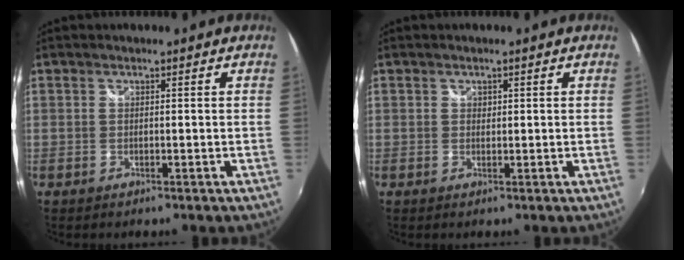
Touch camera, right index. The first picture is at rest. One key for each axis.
{"total": 0.7, "fx": 0.2, "fy": 0.6, "fz": 0.1, "tx": 0.000, "ty": 0.001, "tz": 0.002}